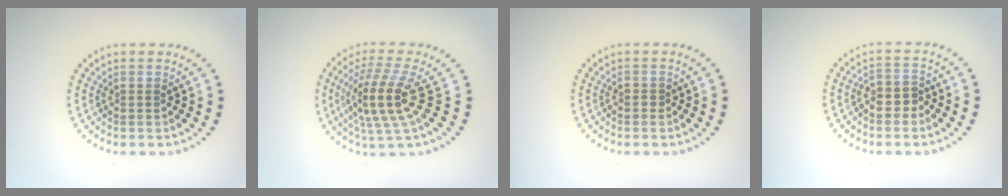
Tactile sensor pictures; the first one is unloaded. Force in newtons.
{"total": 4.8, "press": 3.9, "slide": 2.7}
{"total": 0.5, "press": 0.3, "slide": 0.4}
{"total": 2.2, "press": 2.1, "slide": 0.7}